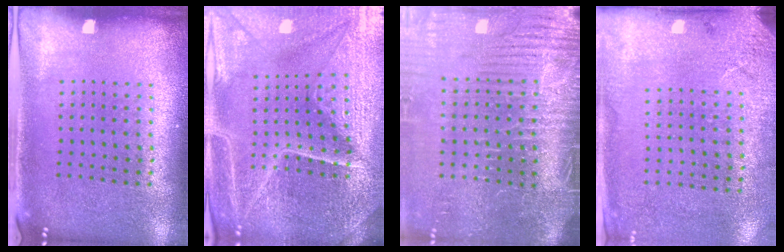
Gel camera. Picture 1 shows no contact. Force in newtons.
{"total": 5.6, "press": 5.2, "slide": 2.2}
{"total": 4.6, "press": 4.1, "slide": 2.2}
{"total": 2.7, "press": 2.2, "slide": 1.5}